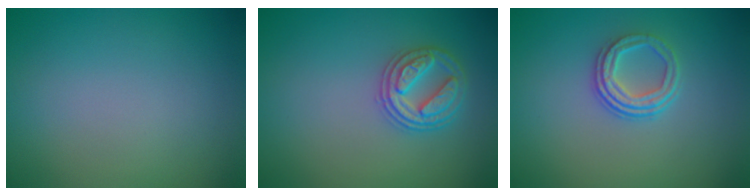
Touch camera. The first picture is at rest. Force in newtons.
{"total": 2.9, "press": 2.9, "slide": 0.4}
{"total": 3.1, "press": 2.4, "slide": 1.9}